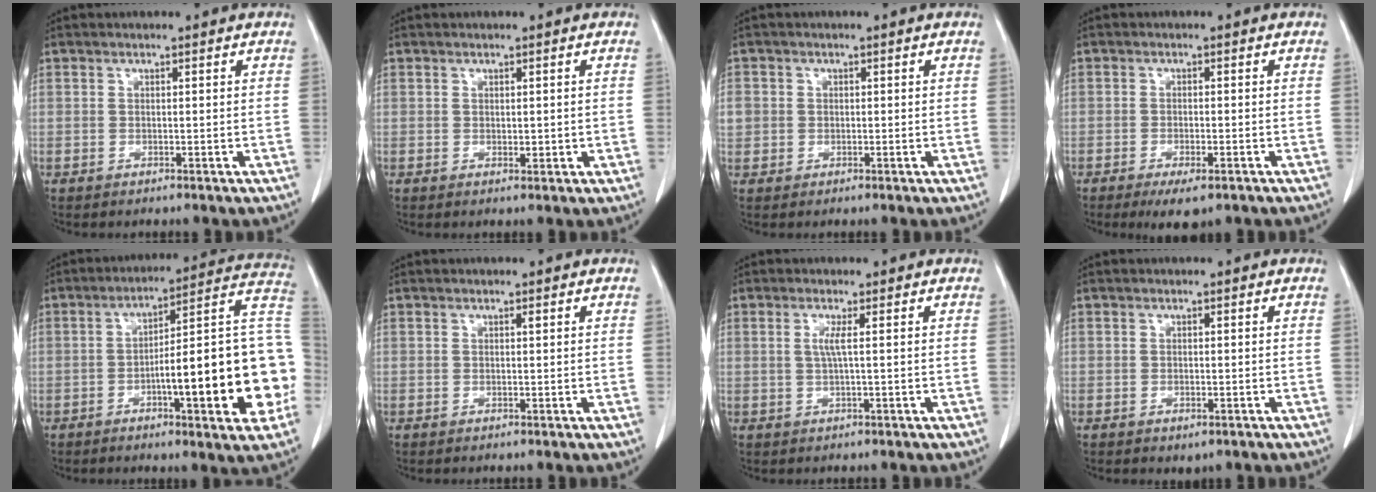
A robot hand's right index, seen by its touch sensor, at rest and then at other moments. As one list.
[{"total": 1.2, "force": [0.0, 0.6, 1.0], "torque": [-0.012, -0.004, 0.005]}, {"total": 3.7, "force": [0.3, 3.5, 1.1], "torque": [-0.032, 0.011, 0.011]}, {"total": 4.5, "force": [-2.8, 1.2, 3.3], "torque": [-0.051, -0.008, -0.037]}, {"total": 21.3, "force": [-4.4, 3.0, 20.6], "torque": [-0.216, 0.031, -0.054]}, {"total": 0.0}, {"total": 1.9, "force": [0.3, -0.3, 1.8], "torque": [-0.041, 0.001, 0.005]}, {"total": 1.3, "force": [-0.6, 0.7, 0.9], "torque": [-0.012, -0.001, -0.001]}]